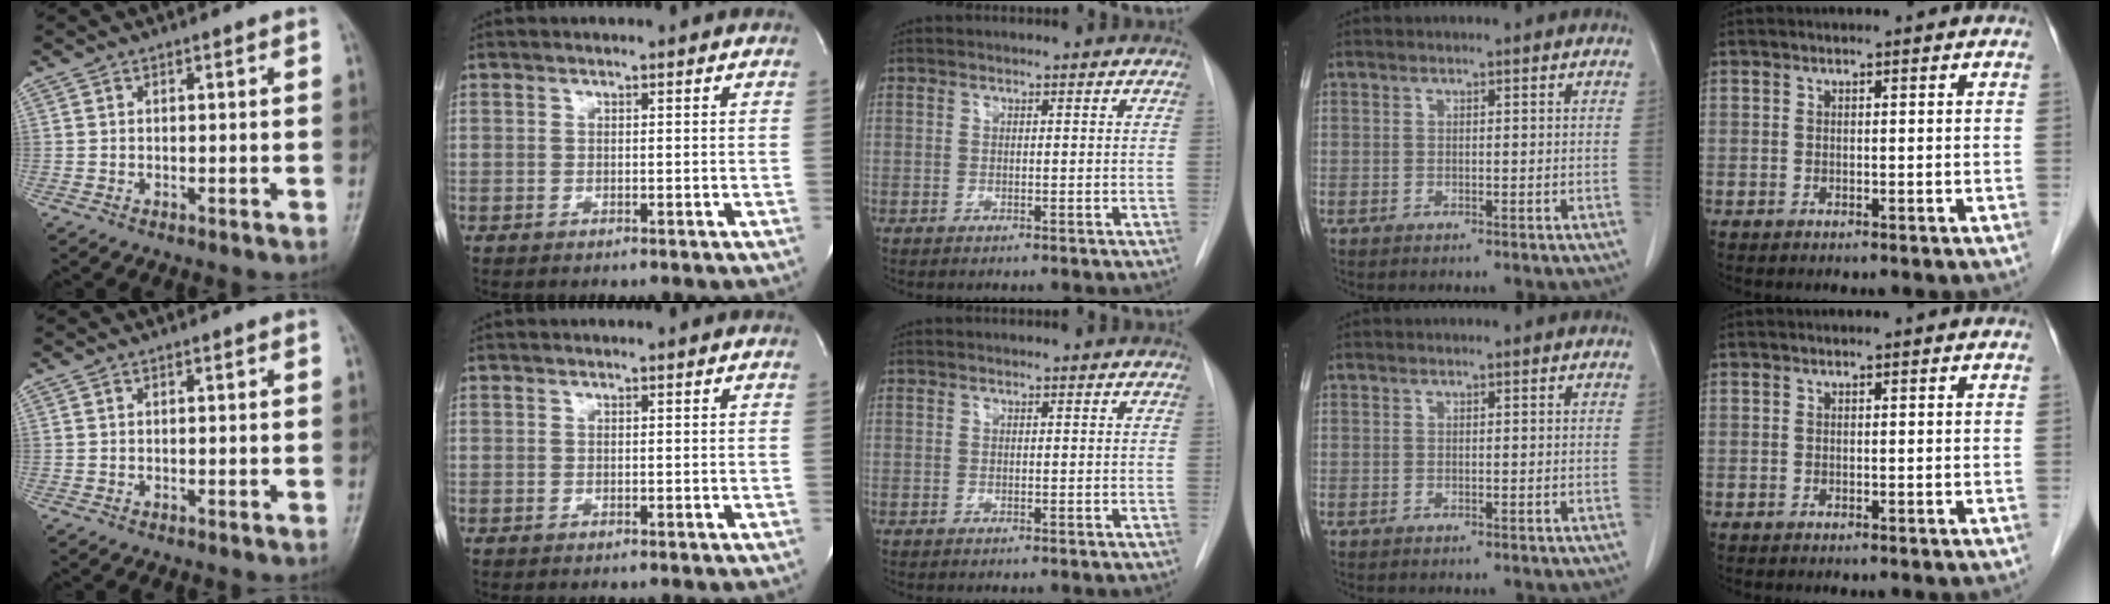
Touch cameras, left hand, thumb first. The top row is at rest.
{}